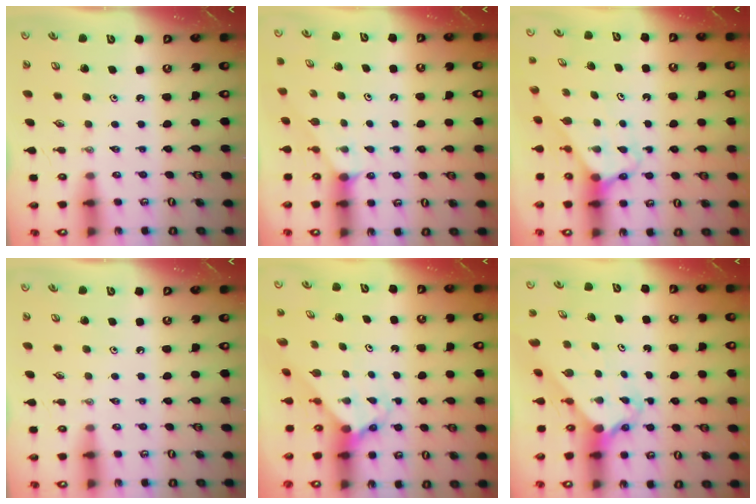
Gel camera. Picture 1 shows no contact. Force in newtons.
{"total": 2.0, "press": 2.0, "slide": 0.2}
{"total": 2.9, "press": 2.9, "slide": 0.2}
{"total": 0.0}
{"total": 3.3, "press": 3.3, "slide": 0.3}
{"total": 2.3, "press": 2.3, "slide": 0.2}